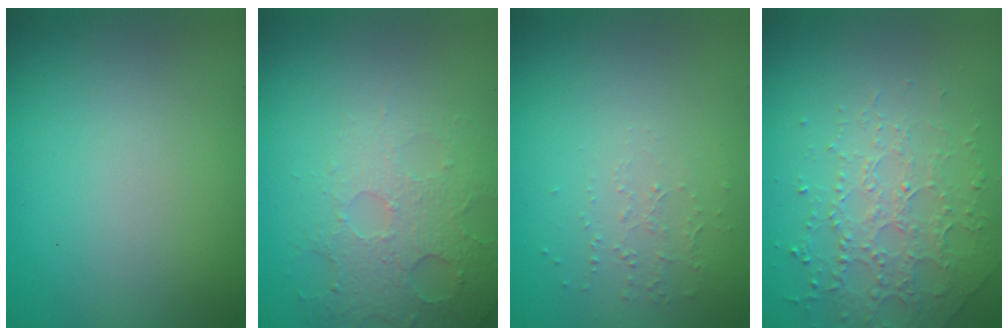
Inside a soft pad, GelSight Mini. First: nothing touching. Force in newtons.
{"total": 5.0, "press": 3.3, "slide": 3.8}
{"total": 0.8, "press": 0.5, "slide": 0.6}
{"total": 2.6, "press": 2.4, "slide": 1.1}